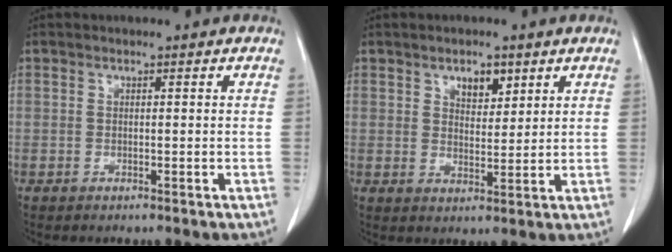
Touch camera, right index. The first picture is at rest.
{"total": 3.3, "force": [2.3, 0.7, 2.2], "torque": [-0.041, -0.004, 0.044]}